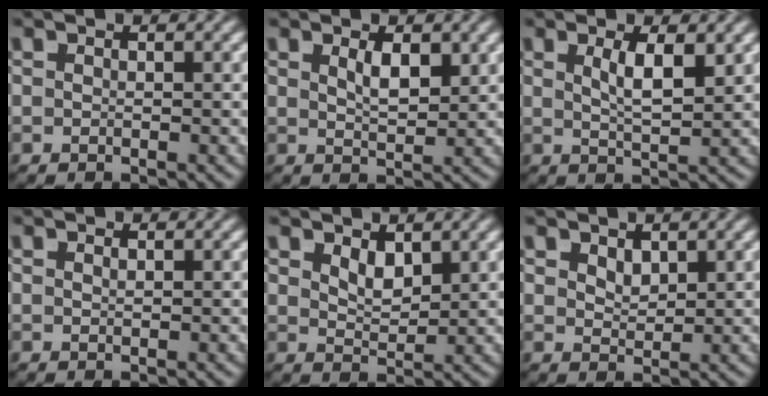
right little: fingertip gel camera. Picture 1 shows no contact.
{"total": 2.0, "force": [1.0, 0.0, 1.8], "torque": [-0.020, -0.012, 0.025]}
{"total": 2.6, "force": [0.8, -0.3, 2.4], "torque": [-0.031, -0.007, 0.021]}
{"total": 0.5, "force": [0.2, -0.5, 0.0], "torque": [0.002, -0.004, 0.007]}
{"total": 2.2, "force": [1.8, 0.3, 1.2], "torque": [-0.011, -0.014, 0.039]}
{"total": 1.7, "force": [1.6, 0.0, 0.6], "torque": [-0.003, -0.011, 0.038]}